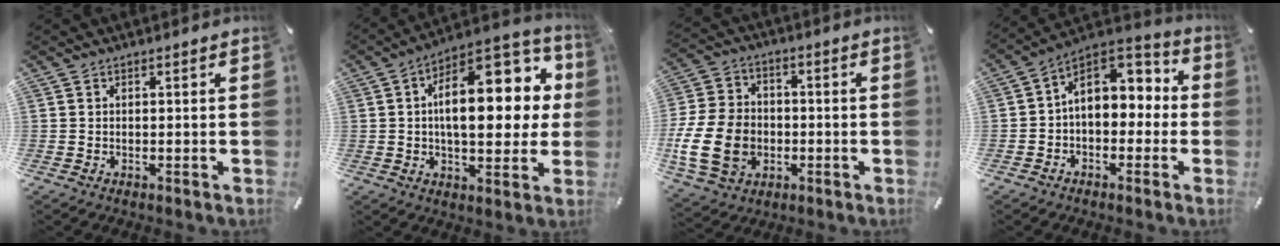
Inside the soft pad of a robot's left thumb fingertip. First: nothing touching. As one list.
[{"total": 20.9, "force": [4.8, 10.7, 17.3], "torque": [-0.244, -0.027, 0.074]}, {"total": 17.3, "force": [-4.0, 13.4, 10.2], "torque": [-0.216, 0.025, -0.070]}, {"total": 9.5, "force": [1.6, 7.6, 5.4], "torque": [-0.077, -0.006, 0.030]}]